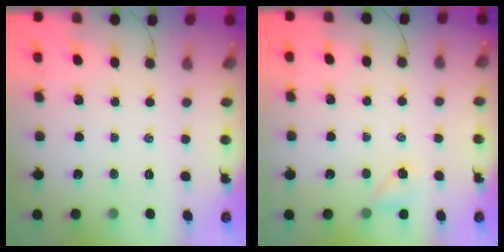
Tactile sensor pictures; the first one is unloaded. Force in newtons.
{"total": 4.2, "press": 4.1, "slide": 0.9}